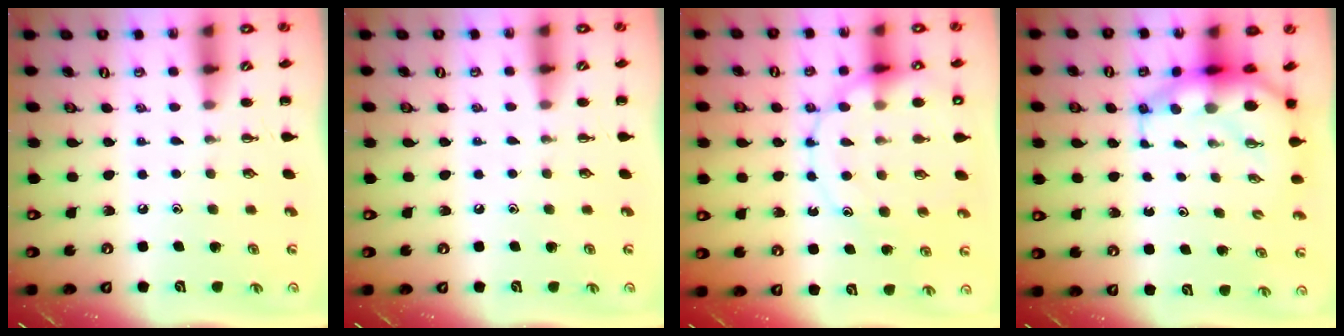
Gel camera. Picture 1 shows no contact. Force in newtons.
{"total": 3.6, "press": 3.4, "slide": 1.3}
{"total": 14.5, "press": 14.4, "slide": 2.1}
{"total": 7.5, "press": 7.2, "slide": 1.9}